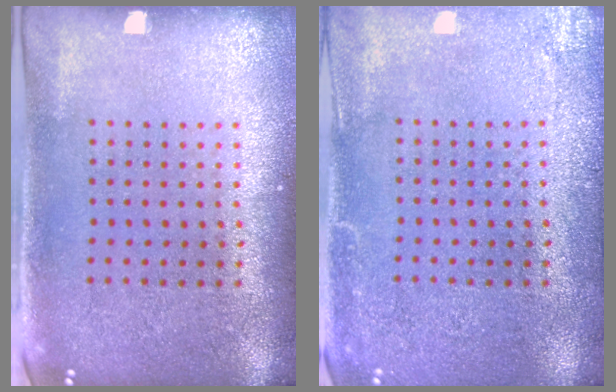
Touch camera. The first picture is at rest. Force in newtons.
{"total": 2.3, "press": 2.3, "slide": 0.3}